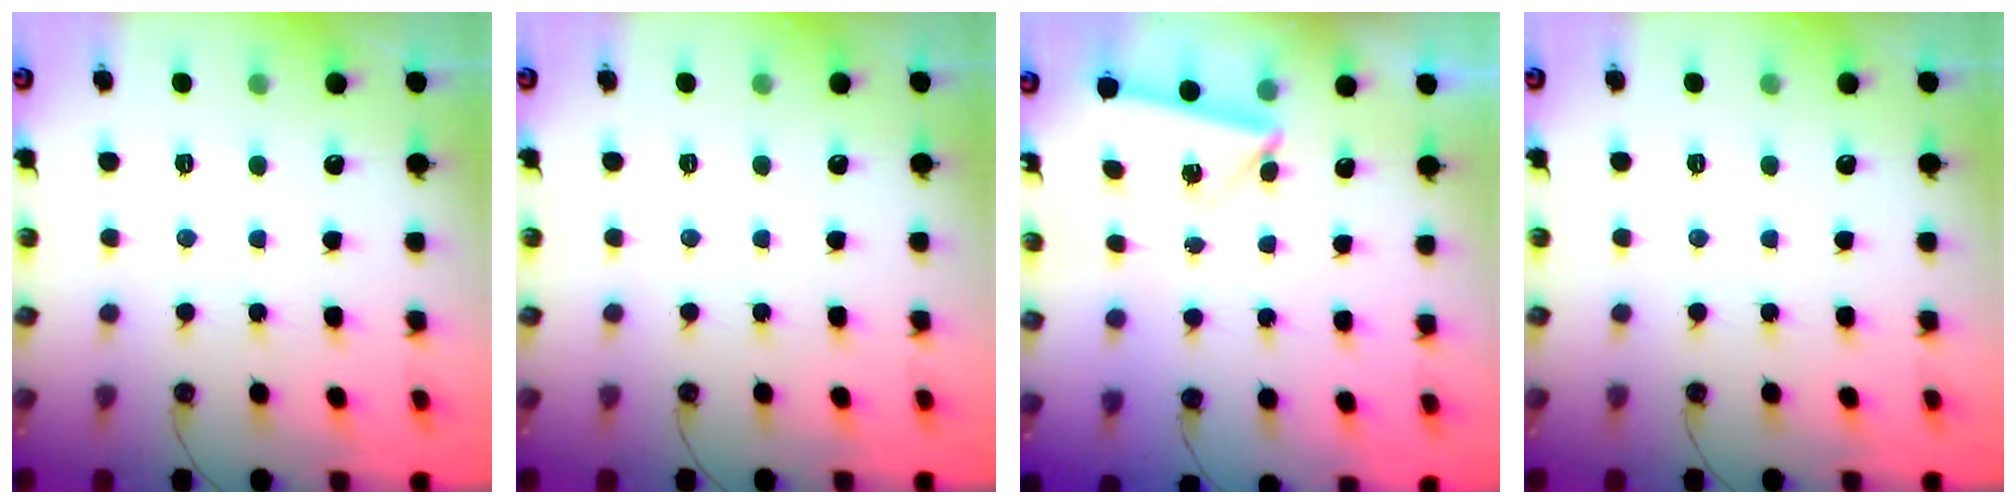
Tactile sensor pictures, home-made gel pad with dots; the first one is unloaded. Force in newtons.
{"total": 0.0}
{"total": 4.4, "press": 4.3, "slide": 0.5}
{"total": 0.0}